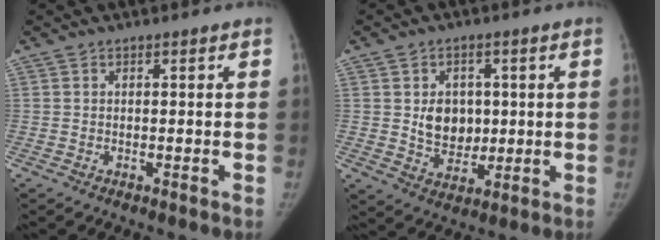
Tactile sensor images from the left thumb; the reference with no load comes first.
{"total": 8.0, "force": [0.9, 6.5, 4.7], "torque": [-0.029, -0.006, 0.023]}